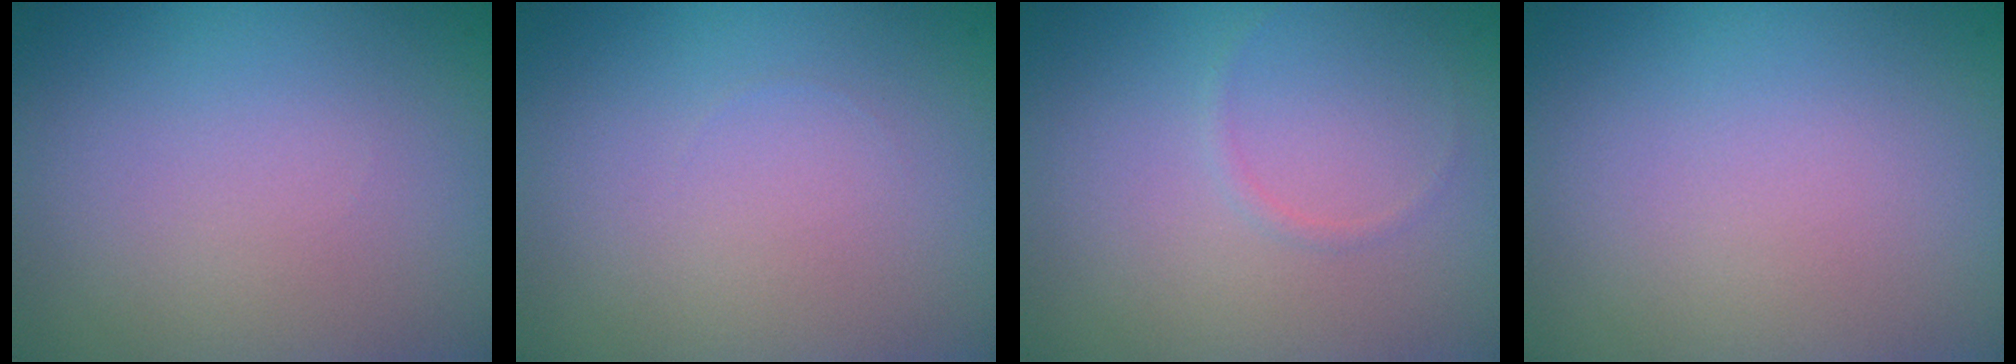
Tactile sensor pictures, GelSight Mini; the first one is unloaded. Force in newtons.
{"total": 0.0}
{"total": 0.5, "press": 0.5, "slide": 0.1}
{"total": 0.0}